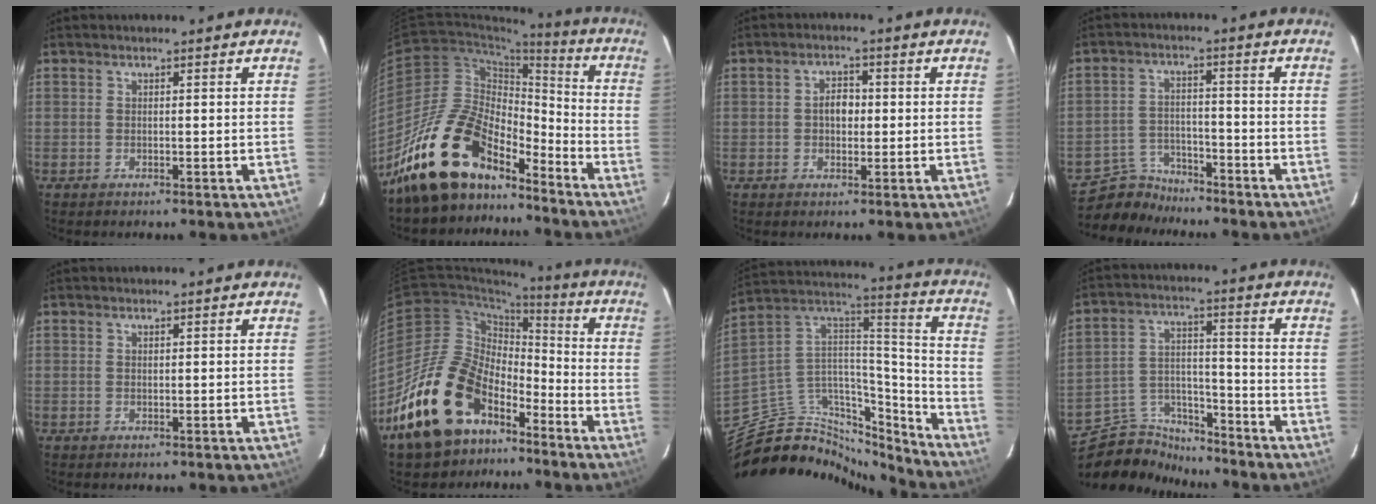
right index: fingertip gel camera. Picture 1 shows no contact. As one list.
[{"total": 18.9, "force": [-14.8, 8.0, 8.5], "torque": [-0.158, 0.021, -0.256]}, {"total": 3.6, "force": [0.0, 2.5, 2.5], "torque": [-0.042, 0.011, 0.000]}, {"total": 6.8, "force": [-6.2, 2.8, -0.3], "torque": [-0.015, 0.020, -0.110]}, {"total": 0.0}, {"total": 21.2, "force": [-13.3, 12.4, 10.8], "torque": [-0.214, 0.015, -0.213]}, {"total": 25.6, "force": [-22.2, 9.2, 8.9], "torque": [-0.166, 0.053, -0.352]}, {"total": 11.8, "force": [-10.9, 4.2, 1.9], "torque": [-0.053, 0.038, -0.189]}]